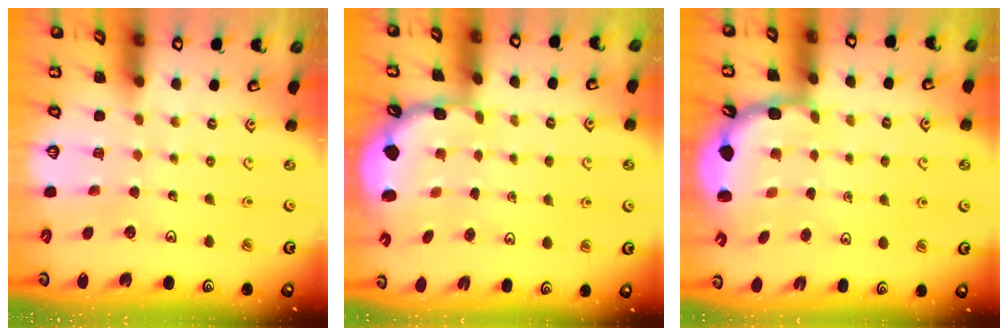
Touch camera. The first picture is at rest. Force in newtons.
{"total": 2.0, "press": 1.6, "slide": 1.2}
{"total": 3.2, "press": 2.5, "slide": 1.9}